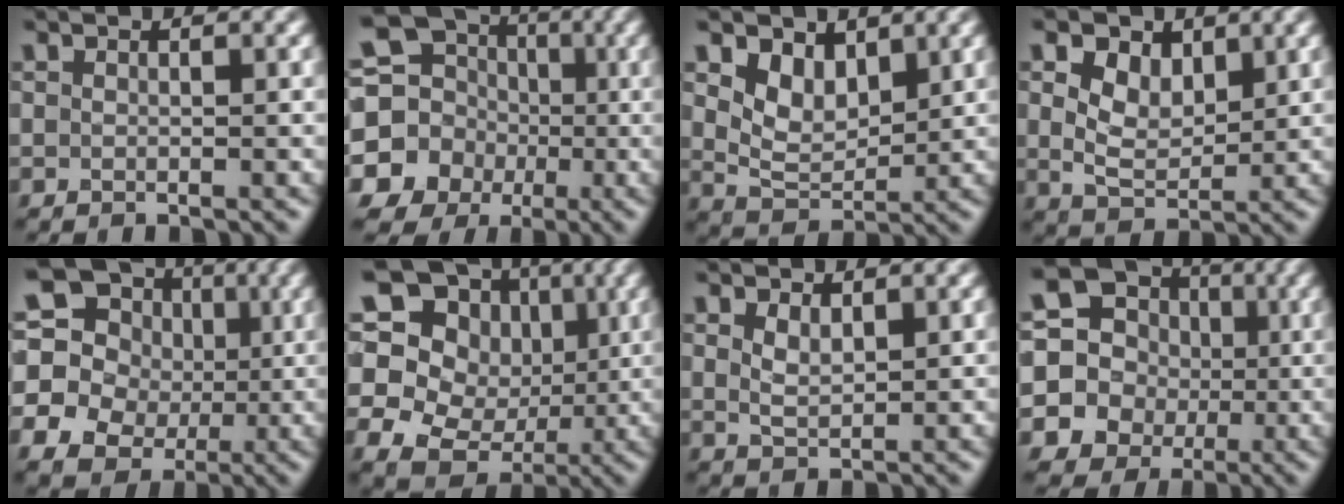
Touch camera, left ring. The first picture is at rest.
{"total": 16.3, "force": [-1.5, 15.7, 4.3], "torque": [-0.150, -0.011, -0.060]}
{"total": 3.8, "force": [1.9, 2.4, 2.2], "torque": [-0.051, -0.009, 0.033]}
{"total": 4.4, "force": [1.8, 2.9, 2.8], "torque": [-0.059, 0.003, 0.023]}
{"total": 16.0, "force": [1.5, 15.0, 5.4], "torque": [-0.167, 0.010, -0.003]}
{"total": 17.3, "force": [3.8, 15.2, 7.3], "torque": [-0.185, 0.044, 0.041]}
{"total": 2.0, "force": [1.0, 1.1, 1.3], "torque": [-0.029, -0.003, 0.023]}
{"total": 14.9, "force": [-0.7, 14.4, 3.7], "torque": [-0.121, 0.003, -0.042]}